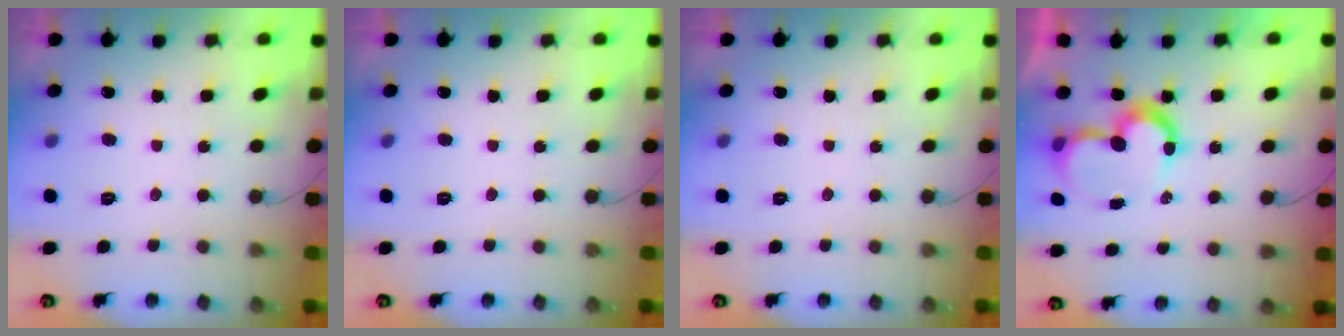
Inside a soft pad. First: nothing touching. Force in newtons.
{"total": 0.0}
{"total": 0.0}
{"total": 9.4, "press": 9.4, "slide": 0.6}